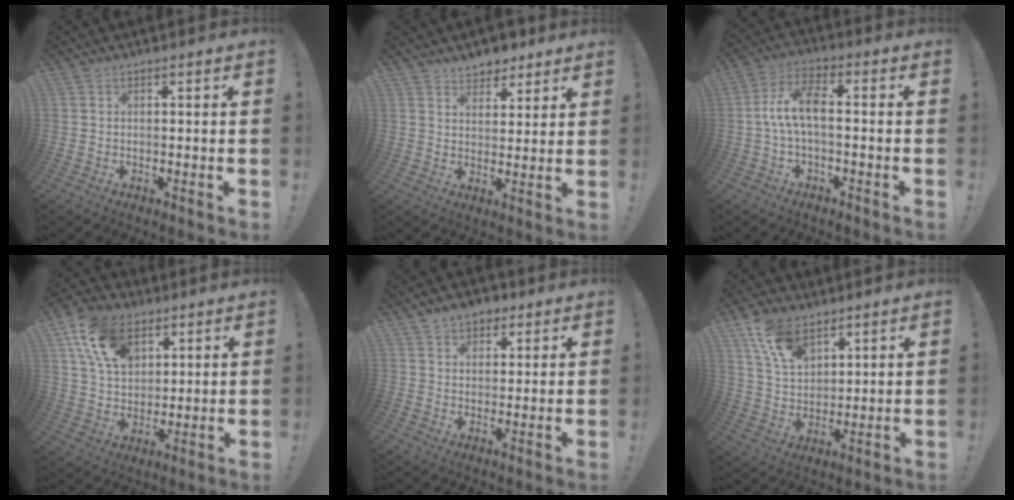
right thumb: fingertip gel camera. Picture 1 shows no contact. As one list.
[{"total": 6.3, "force": [5.3, 3.3, 0.9], "torque": [0.000, -0.039, 0.099]}, {"total": 8.8, "force": [-0.4, 3.6, 8.0], "torque": [-0.160, 0.007, -0.007]}, {"total": 16.3, "force": [7.8, 10.9, 9.2], "torque": [-0.153, -0.021, 0.150]}, {"total": 5.7, "force": [3.6, 4.1, 1.5], "torque": [-0.006, -0.019, 0.064]}, {"total": 12.3, "force": [7.9, 7.0, 6.4], "torque": [-0.111, -0.036, 0.150]}]